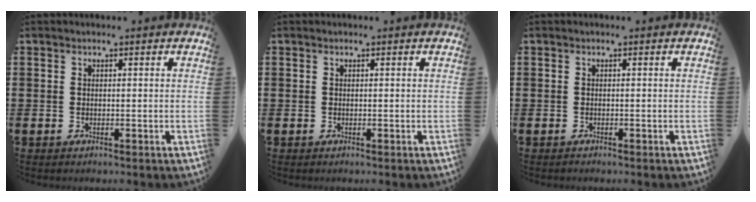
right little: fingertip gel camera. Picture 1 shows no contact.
{"total": 0.0}
{"total": 0.0}